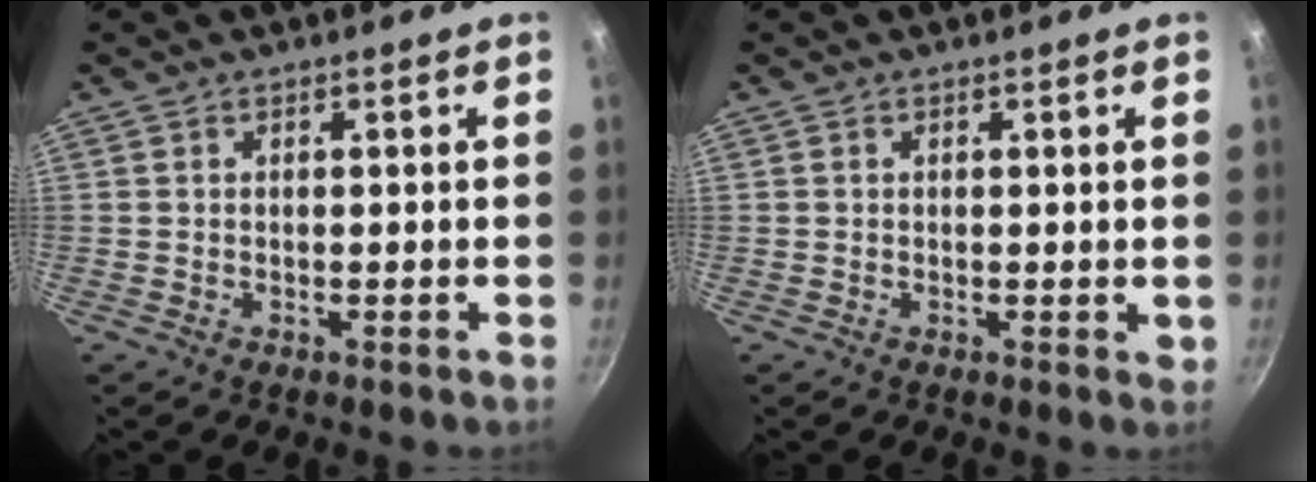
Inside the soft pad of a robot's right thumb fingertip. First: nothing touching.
{"total": 1.3, "force": [0.4, 0.8, 0.9], "torque": [-0.006, 0.002, 0.006]}